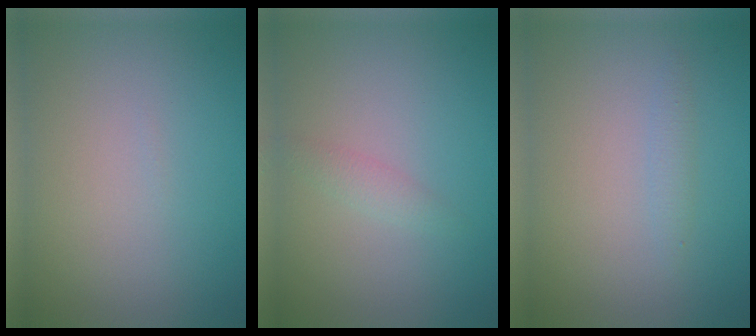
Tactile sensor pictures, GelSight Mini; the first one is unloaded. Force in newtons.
{"total": 1.2, "press": 1.2, "slide": 0.0}
{"total": 0.9, "press": 0.9, "slide": 0.0}